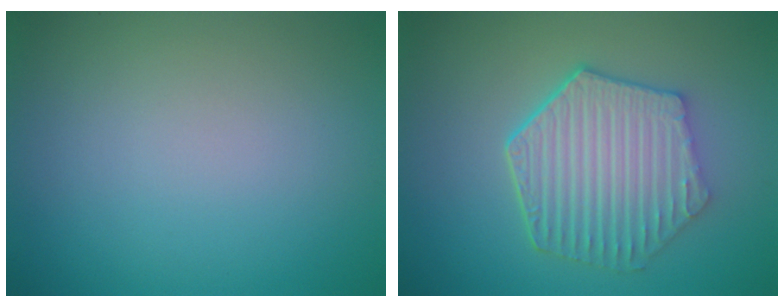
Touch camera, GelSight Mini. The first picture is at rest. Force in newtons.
{"total": 6.5, "press": 4.9, "slide": 4.3}